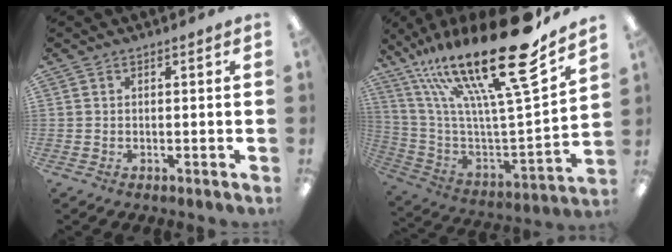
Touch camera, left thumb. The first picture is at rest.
{"total": 28.5, "force": [19.0, 5.0, 20.6], "torque": [-0.358, -0.137, 0.306]}